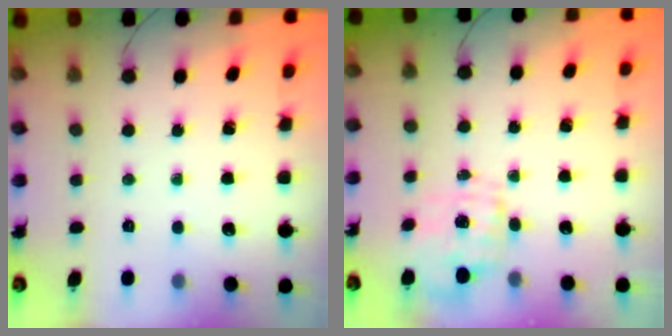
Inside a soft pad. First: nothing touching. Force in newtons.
{"total": 1.5, "press": 1.5, "slide": 0.5}